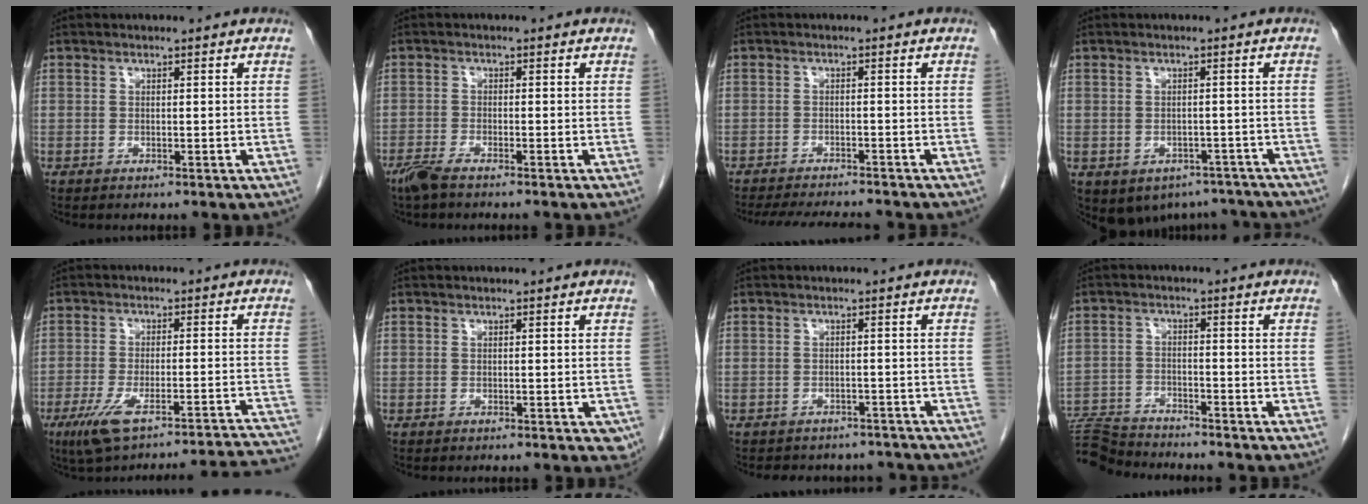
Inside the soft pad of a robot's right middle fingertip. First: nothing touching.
{"total": 3.0, "force": [-2.5, 0.3, 1.7], "torque": [-0.039, -0.007, -0.048]}
{"total": 10.7, "force": [-9.8, 1.5, 4.0], "torque": [-0.065, -0.011, -0.132]}
{"total": 9.5, "force": [-6.7, 6.4, 2.2], "torque": [-0.034, 0.013, -0.071]}
{"total": 19.2, "force": [-17.4, 0.8, 8.1], "torque": [-0.075, 0.002, -0.234]}
{"total": 1.6, "force": [-0.6, 0.8, 1.2], "torque": [-0.002, -0.001, -0.005]}
{"total": 8.0, "force": [-7.2, 3.3, 1.1], "torque": [-0.018, 0.010, -0.077]}
{"total": 8.4, "force": [-8.3, -0.1, 1.0], "torque": [-0.019, -0.003, -0.151]}